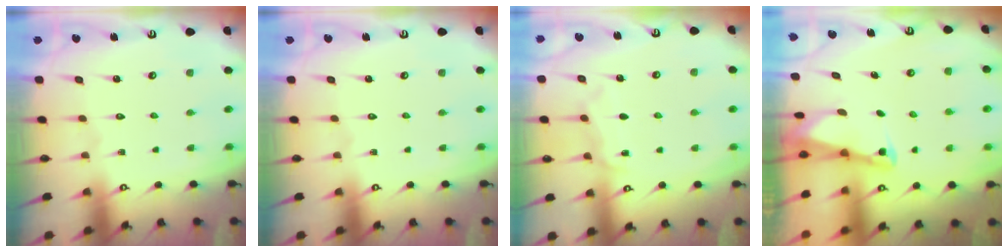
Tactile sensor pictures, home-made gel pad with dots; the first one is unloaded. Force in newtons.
{"total": 0.0}
{"total": 6.1, "press": 6.1, "slide": 0.6}
{"total": 2.2, "press": 2.1, "slide": 0.3}